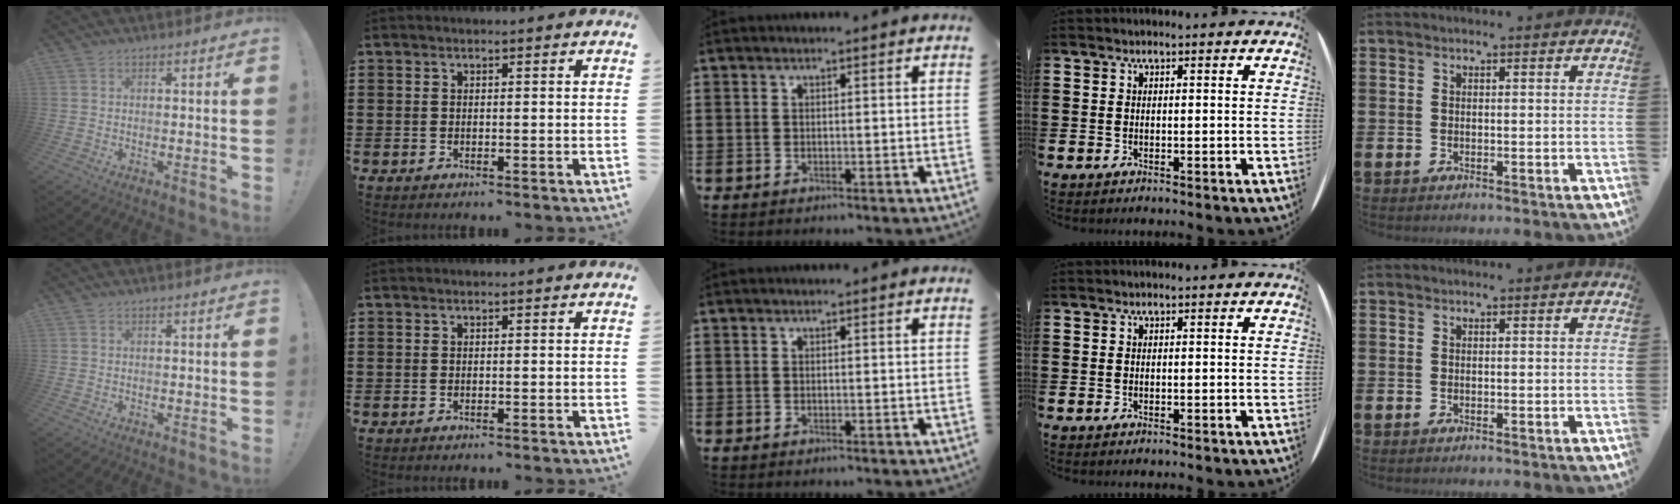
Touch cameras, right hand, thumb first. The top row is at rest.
{}